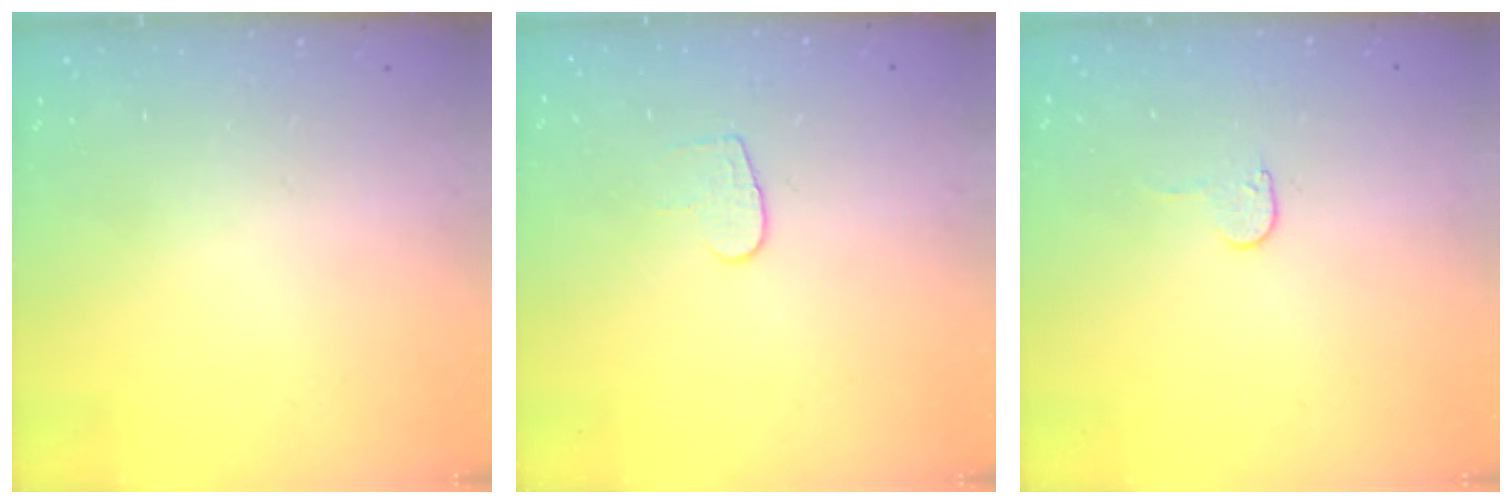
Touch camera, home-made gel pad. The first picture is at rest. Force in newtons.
{"total": 5.4, "press": 5.4, "slide": 0.3}
{"total": 3.8, "press": 3.8, "slide": 0.4}